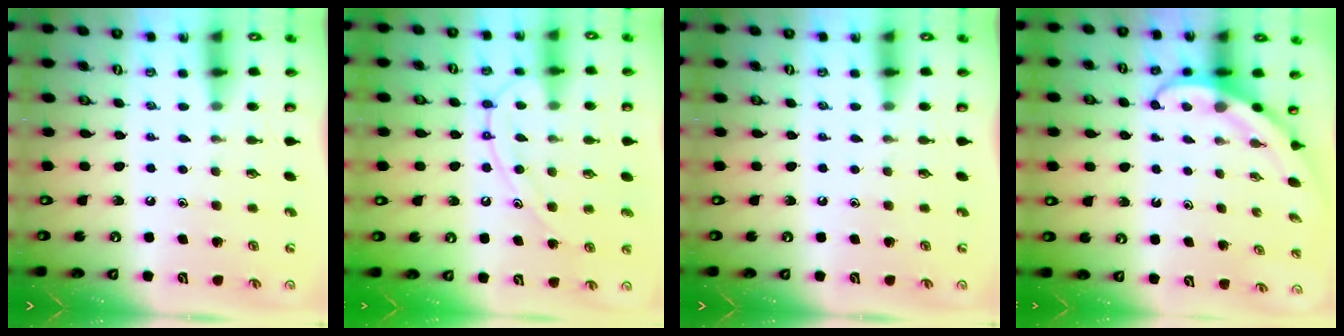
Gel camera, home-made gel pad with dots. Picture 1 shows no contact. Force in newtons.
{"total": 12.6, "press": 12.6, "slide": 1.1}
{"total": 0.0}
{"total": 3.8, "press": 3.8, "slide": 0.4}